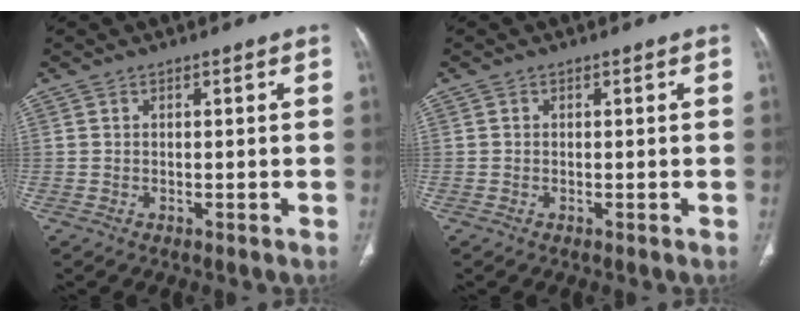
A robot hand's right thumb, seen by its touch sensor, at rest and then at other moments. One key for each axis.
{"total": 0.0}